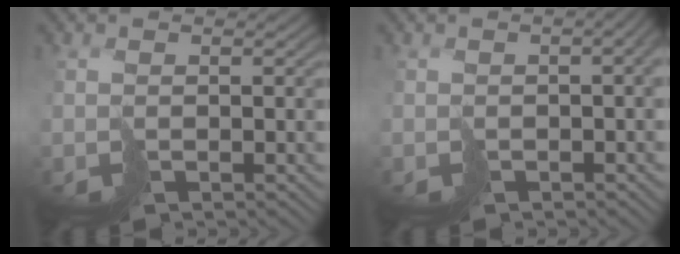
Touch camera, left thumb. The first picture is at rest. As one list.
[{"total": 3.2, "force": [-0.7, 1.2, 2.8], "torque": [-0.032, -0.005, -0.002]}]